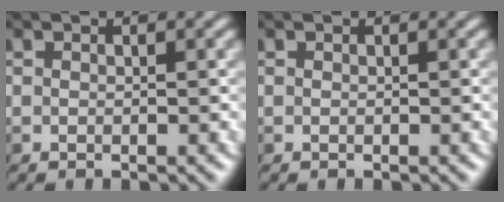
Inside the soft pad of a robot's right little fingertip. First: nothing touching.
{"total": 0.0}